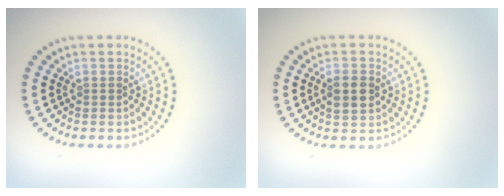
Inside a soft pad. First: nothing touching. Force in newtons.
{"total": 2.2, "press": 2.2, "slide": 0.2}